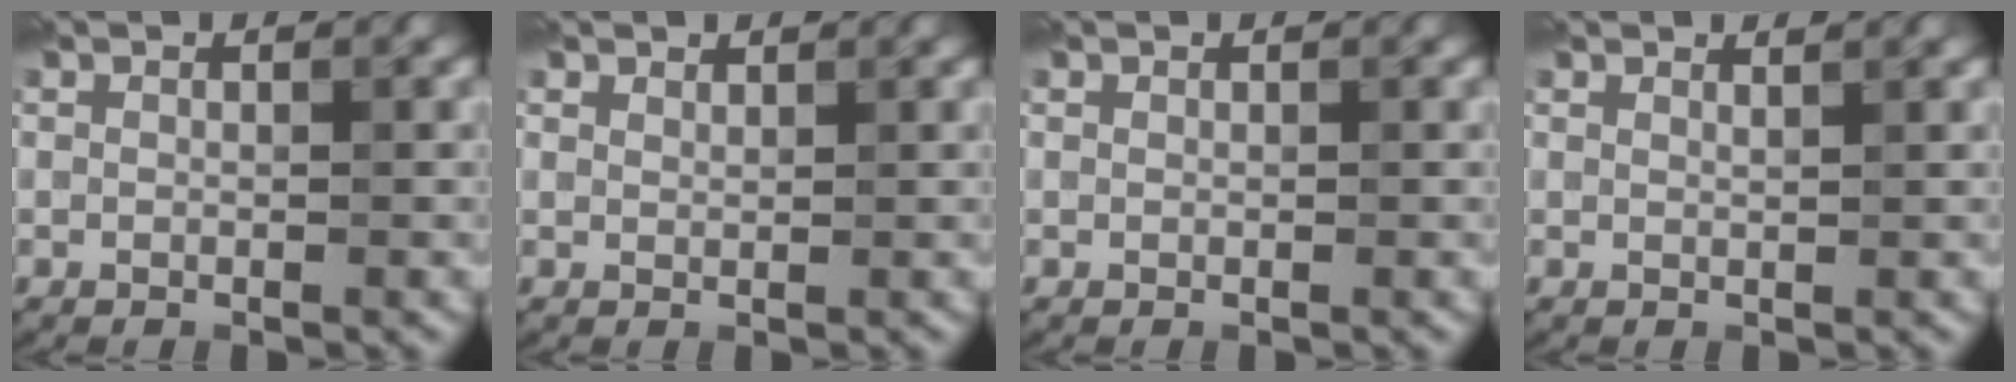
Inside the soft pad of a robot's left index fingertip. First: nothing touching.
{"total": 0.9, "force": [0.9, 0.2, 0.1], "torque": [-0.002, -0.001, 0.016]}
{"total": 0.0}
{"total": 1.4, "force": [1.2, 0.4, 0.6], "torque": [0.001, 0.000, 0.008]}